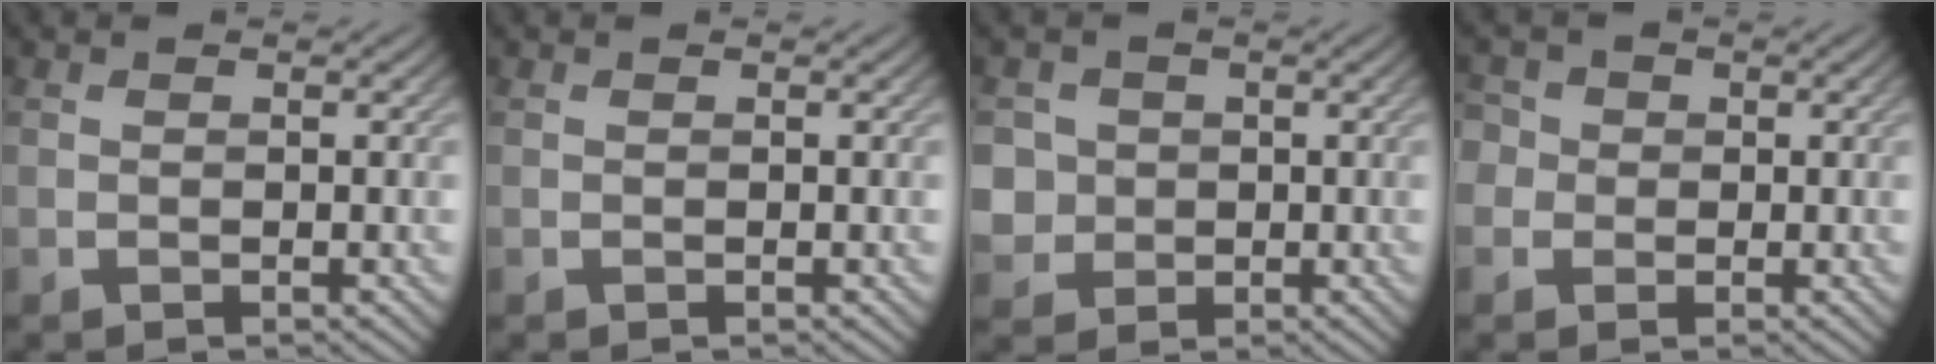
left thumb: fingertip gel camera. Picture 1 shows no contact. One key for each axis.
{"total": 0.0}
{"total": 4.3, "fx": 0.1, "fy": 4.2, "fz": 1.0, "tx": -0.035, "ty": -0.004, "tz": -0.011}
{"total": 4.0, "fx": 0.7, "fy": 3.8, "fz": 1.1, "tx": -0.025, "ty": 0.014, "tz": -0.013}